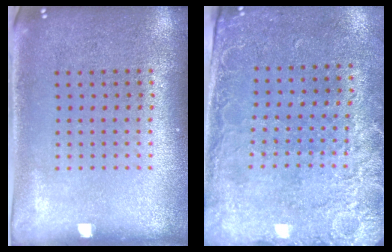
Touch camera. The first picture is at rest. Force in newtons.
{"total": 2.5, "press": 2.1, "slide": 1.4}